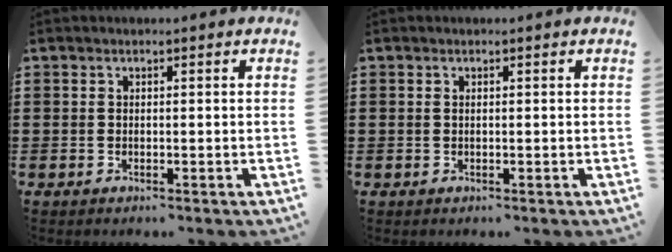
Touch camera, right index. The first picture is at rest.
{"total": 0.0}